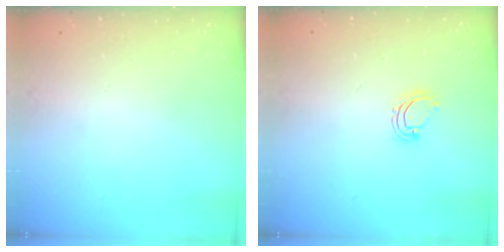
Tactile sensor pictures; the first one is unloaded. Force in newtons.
{"total": 5.4, "press": 5.4, "slide": 0.3}